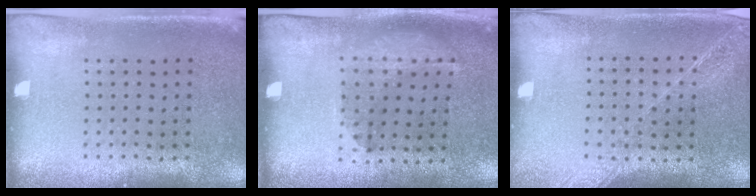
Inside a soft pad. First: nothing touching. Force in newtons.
{"total": 1.4, "press": 0.9, "slide": 1.0}
{"total": 1.5, "press": 1.4, "slide": 0.5}